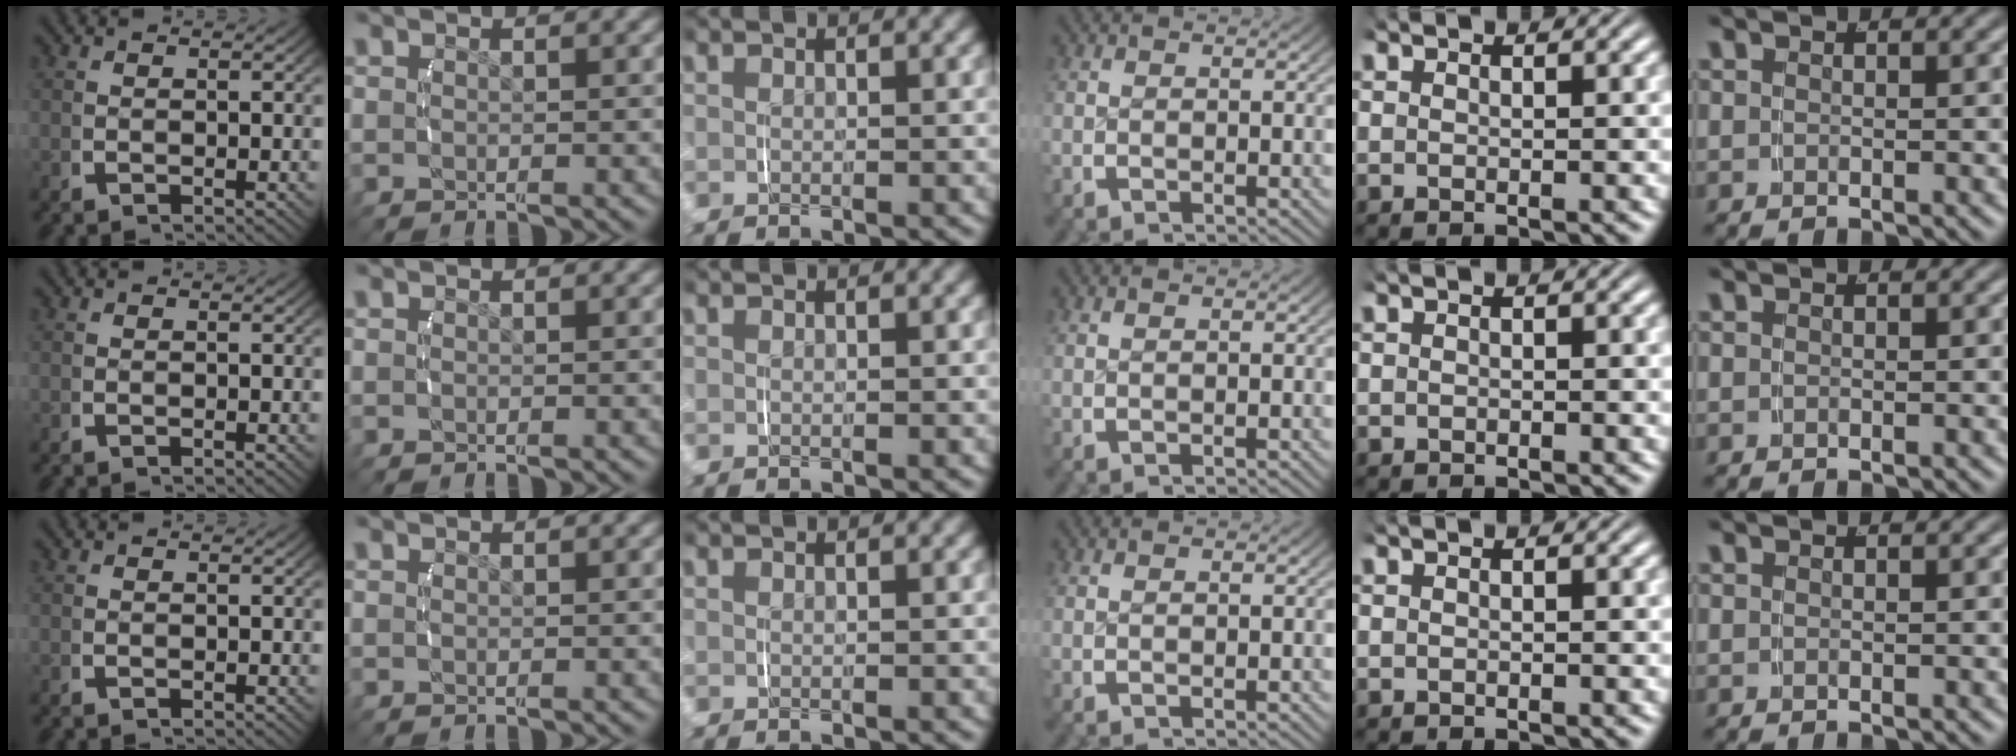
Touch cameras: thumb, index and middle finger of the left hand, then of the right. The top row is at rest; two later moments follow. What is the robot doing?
{"motion": "lift_and_place", "object": "napkin"}